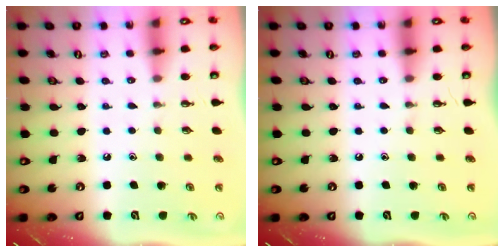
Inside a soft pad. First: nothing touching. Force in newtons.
{"total": 0.0}